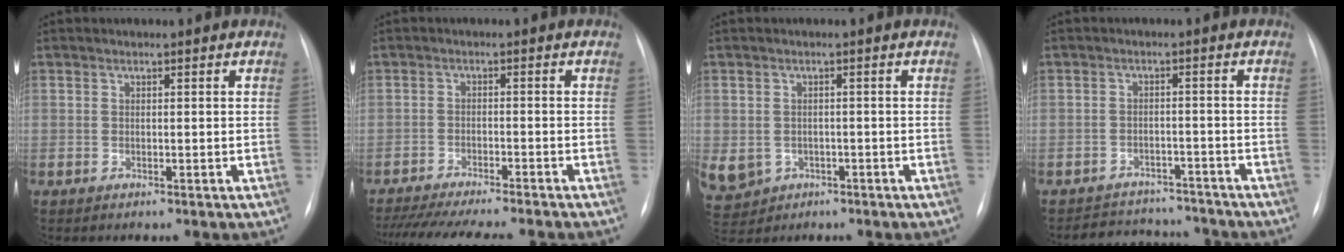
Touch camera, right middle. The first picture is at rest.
{"total": 16.8, "force": [-14.8, 1.6, 7.8], "torque": [-0.143, -0.031, -0.209]}
{"total": 12.6, "force": [-4.6, 10.9, 4.4], "torque": [-0.147, 0.000, -0.053]}
{"total": 9.2, "force": [-8.6, 3.0, 0.9], "torque": [-0.013, 0.013, -0.112]}